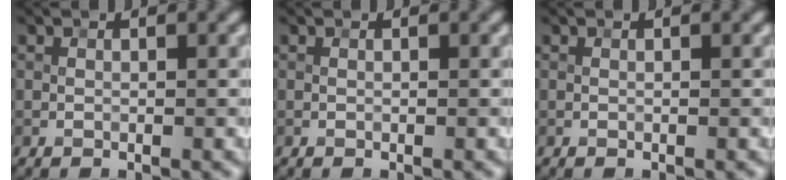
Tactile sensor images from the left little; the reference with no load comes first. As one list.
[{"total": 0.0}, {"total": 0.0}]